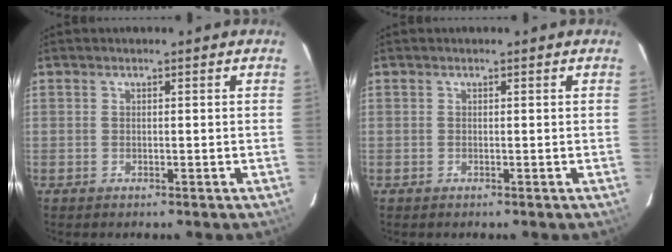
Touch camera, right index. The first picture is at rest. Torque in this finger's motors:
{"motor_torque": [0.08, 0.03, 0.03, 0.01]}